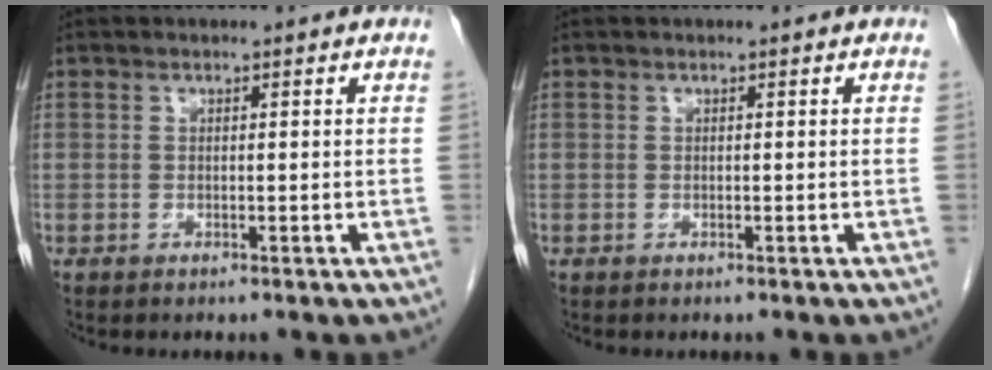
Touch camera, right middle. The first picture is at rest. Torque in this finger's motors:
{"motor_torque": [-0.02, -0.01, 0.00, 0.00]}